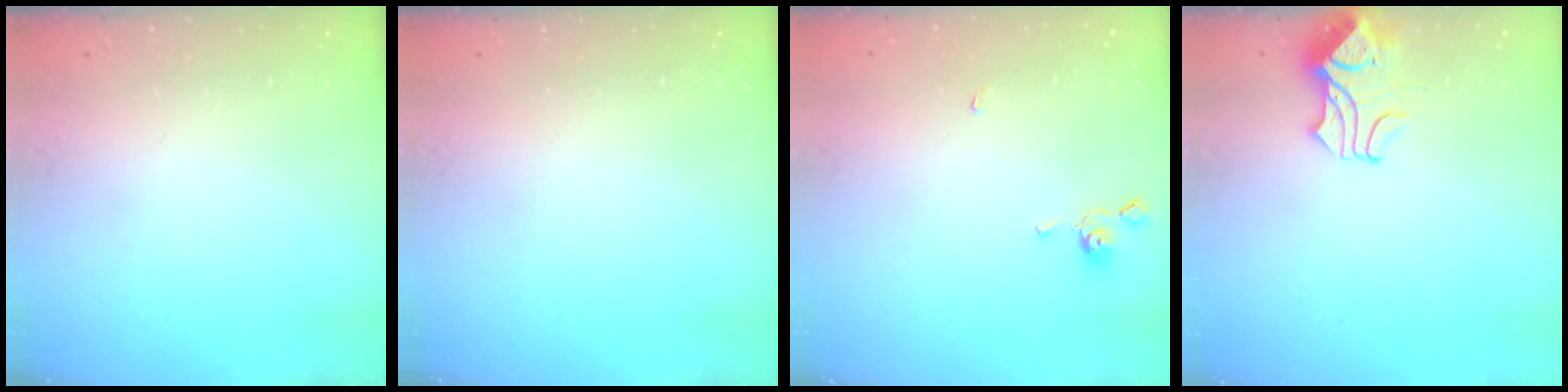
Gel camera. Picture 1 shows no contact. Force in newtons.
{"total": 0.0}
{"total": 1.3, "press": 1.2, "slide": 0.4}
{"total": 1.8, "press": 1.3, "slide": 1.1}